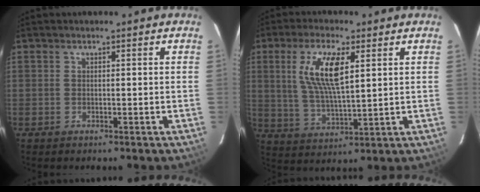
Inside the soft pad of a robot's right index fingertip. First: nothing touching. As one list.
[{"total": 10.9, "force": [3.5, 3.2, 9.8], "torque": [-0.194, 0.004, 0.072]}]